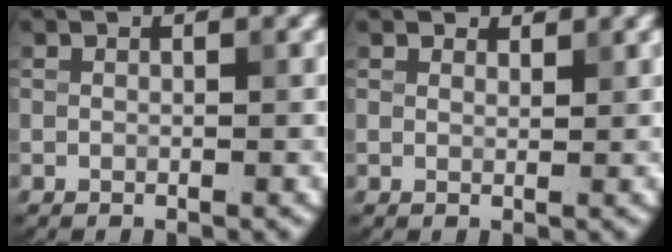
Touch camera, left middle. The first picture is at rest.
{"total": 1.5, "force": [1.4, 0.5, 0.3], "torque": [-0.009, 0.000, 0.018]}